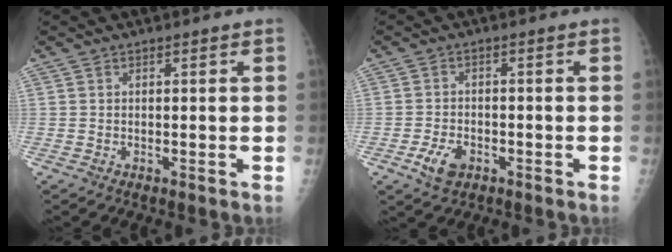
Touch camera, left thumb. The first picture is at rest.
{"total": 4.5, "force": [-2.1, 2.8, 2.8], "torque": [-0.050, 0.008, -0.035]}